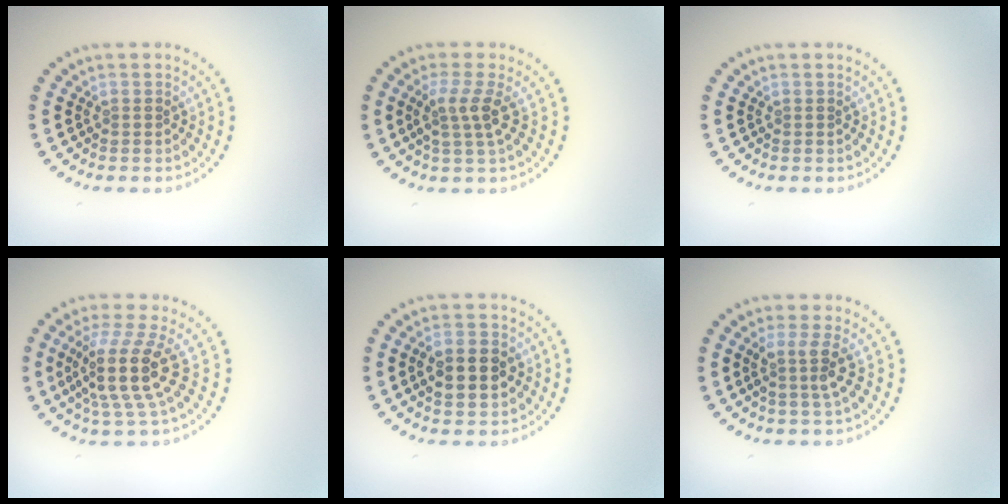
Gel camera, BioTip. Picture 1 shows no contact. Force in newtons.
{"total": 2.7, "press": 2.0, "slide": 1.9}
{"total": 0.0}
{"total": 4.9, "press": 3.7, "slide": 3.2}
{"total": 4.6, "press": 4.6, "slide": 0.2}
{"total": 2.5, "press": 2.0, "slide": 1.6}